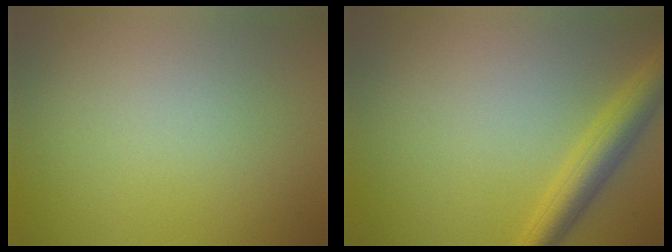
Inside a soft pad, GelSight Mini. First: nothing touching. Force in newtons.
{"total": 4.1, "press": 4.1, "slide": 0.2}